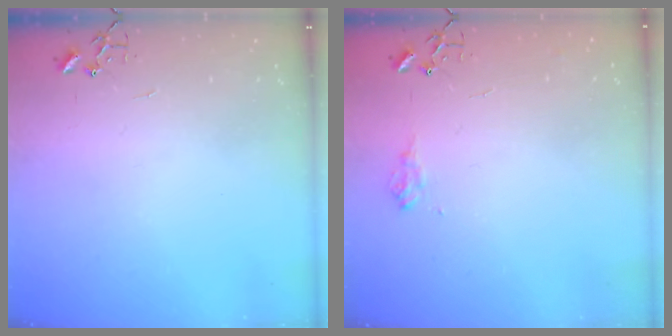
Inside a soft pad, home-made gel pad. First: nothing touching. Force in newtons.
{"total": 8.0, "press": 8.0, "slide": 1.0}